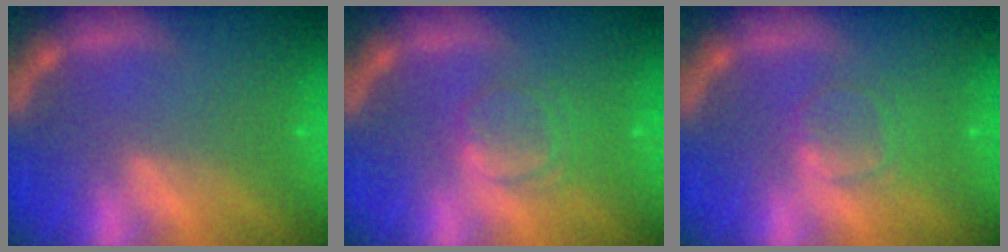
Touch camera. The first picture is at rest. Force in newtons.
{"total": 3.5}
{"total": 3.0}